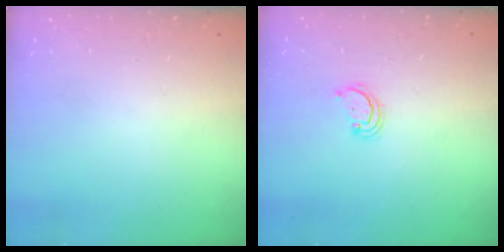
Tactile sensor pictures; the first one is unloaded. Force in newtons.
{"total": 2.6, "press": 2.6, "slide": 0.3}